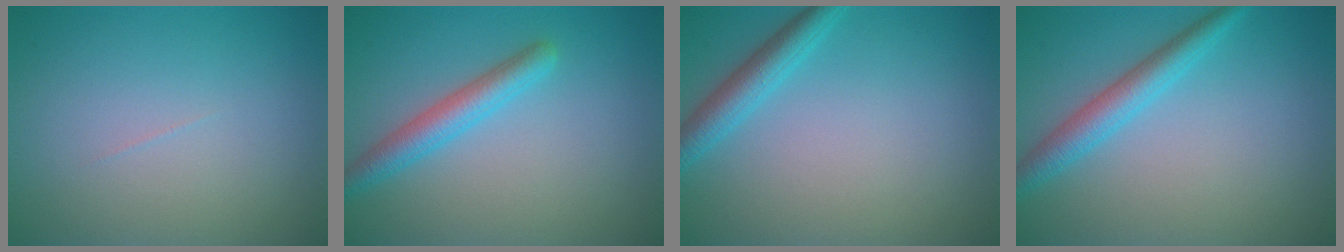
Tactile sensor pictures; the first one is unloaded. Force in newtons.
{"total": 3.0, "press": 3.0, "slide": 0.1}
{"total": 2.9, "press": 2.9, "slide": 0.1}
{"total": 3.2, "press": 3.2, "slide": 0.0}